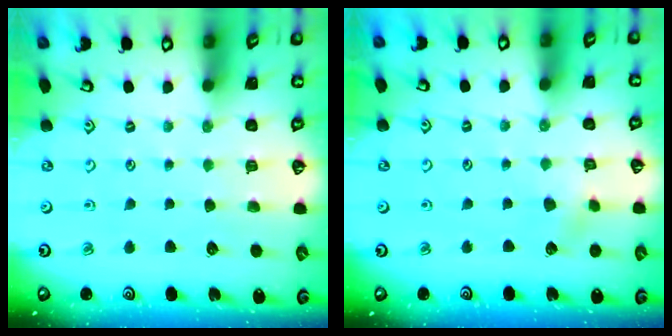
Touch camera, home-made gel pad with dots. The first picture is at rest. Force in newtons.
{"total": 2.9, "press": 2.8, "slide": 0.2}